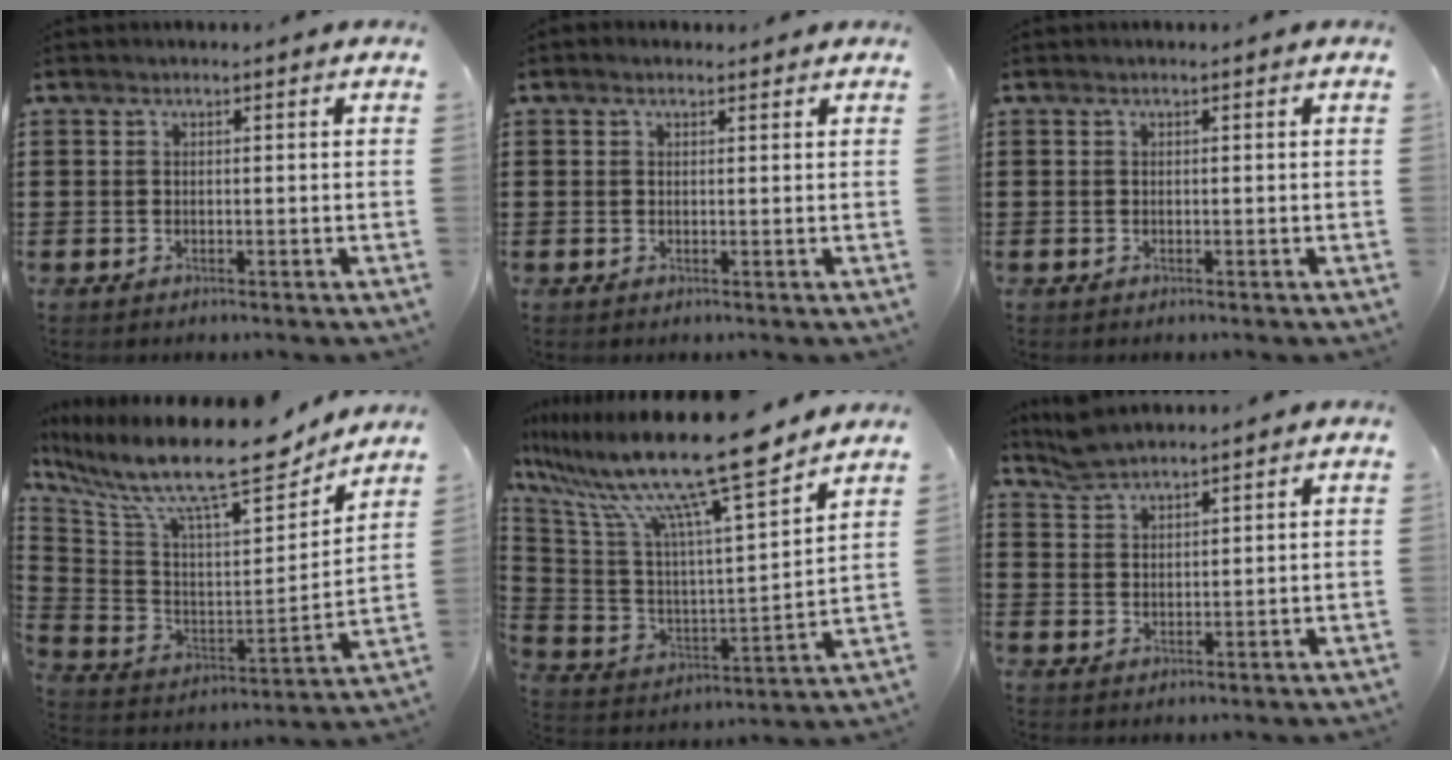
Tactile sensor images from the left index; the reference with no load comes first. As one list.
[{"total": 0.6, "force": [0.5, 0.4, 0.2], "torque": [-0.005, 0.004, 0.009]}, {"total": 0.0}, {"total": 14.1, "force": [11.3, 2.3, 8.2], "torque": [-0.182, -0.077, 0.186]}, {"total": 17.2, "force": [13.3, 1.4, 10.7], "torque": [-0.226, -0.085, 0.218]}, {"total": 3.6, "force": [3.5, 0.7, 0.8], "torque": [-0.025, -0.005, 0.067]}]